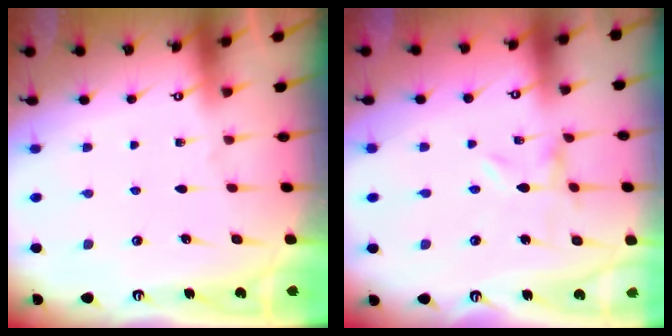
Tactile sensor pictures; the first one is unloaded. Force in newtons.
{"total": 0.0}